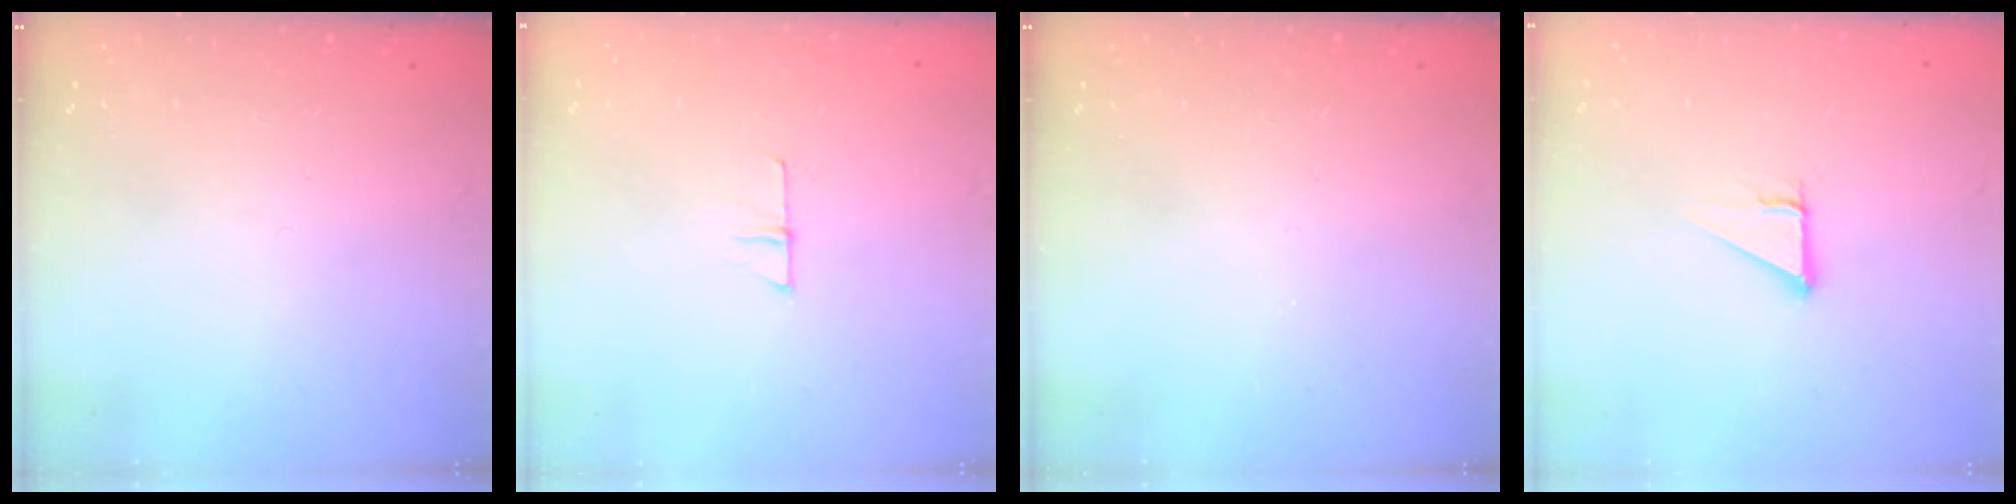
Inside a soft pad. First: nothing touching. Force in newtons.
{"total": 4.5, "press": 4.5, "slide": 0.4}
{"total": 0.0}
{"total": 2.8, "press": 2.8, "slide": 0.0}